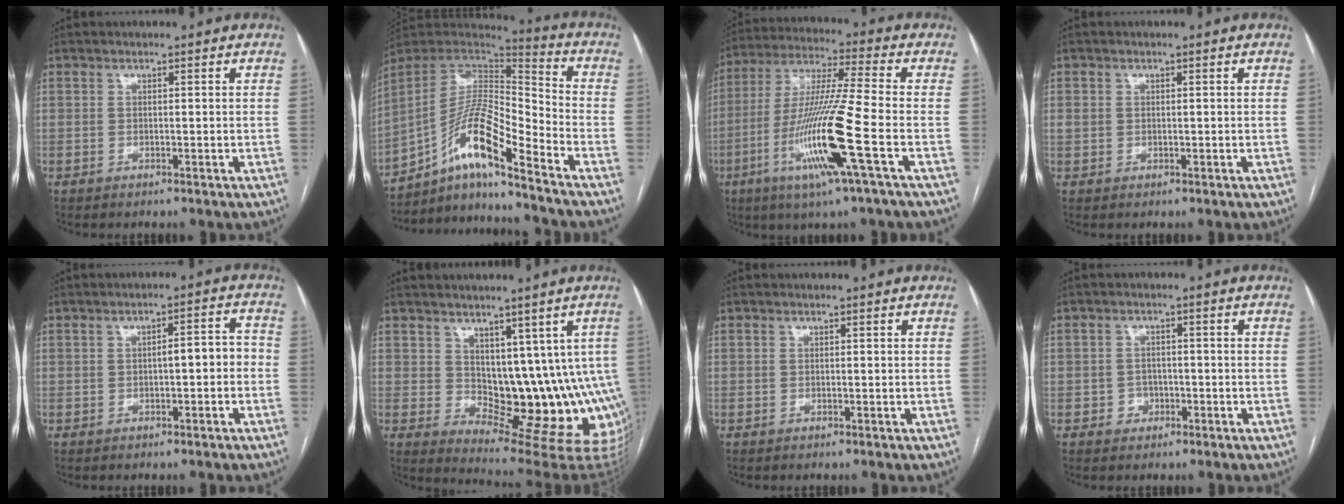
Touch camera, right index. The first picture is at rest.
{"total": 14.5, "force": [-9.5, 1.7, 10.8], "torque": [-0.199, 0.019, -0.168]}
{"total": 16.2, "force": [-5.6, -1.1, 15.2], "torque": [-0.310, -0.020, -0.111]}
{"total": 1.3, "force": [0.2, 1.2, 0.5], "torque": [-0.008, 0.011, 0.009]}
{"total": 4.0, "force": [-0.6, 1.3, 3.7], "torque": [-0.051, 0.025, -0.006]}
{"total": 12.2, "force": [3.3, 6.9, 9.4], "torque": [-0.106, -0.007, 0.068]}
{"total": 0.0}
{"total": 2.6, "force": [-1.0, 2.4, 0.4], "torque": [0.002, 0.010, -0.015]}